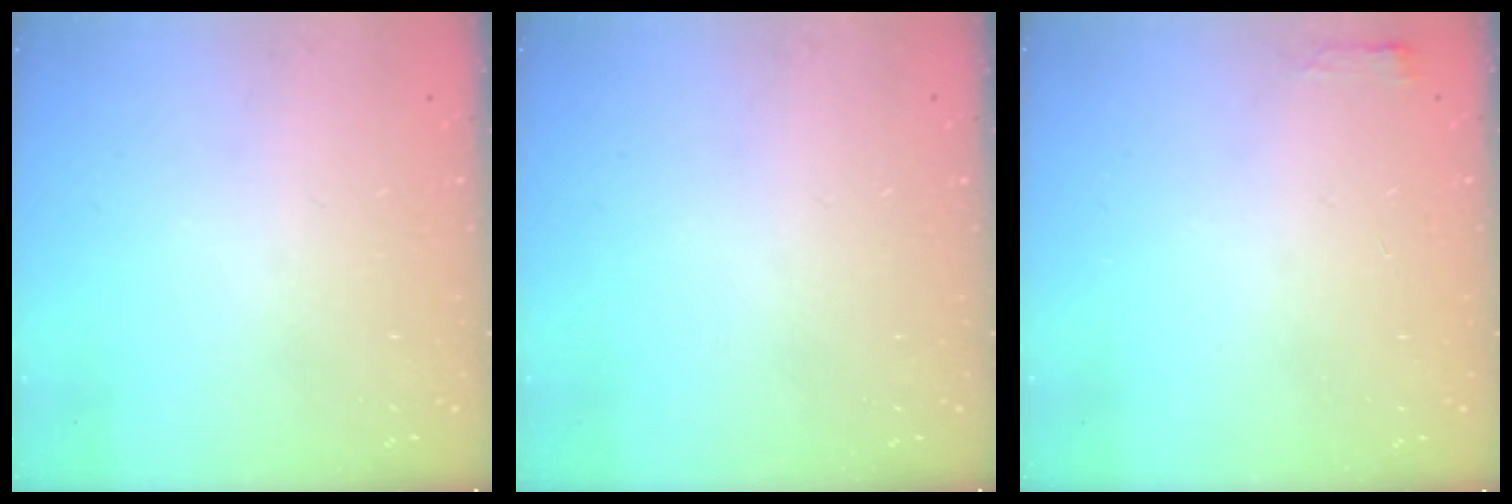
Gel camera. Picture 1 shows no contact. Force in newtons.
{"total": 0.0}
{"total": 3.7, "press": 3.5, "slide": 1.3}